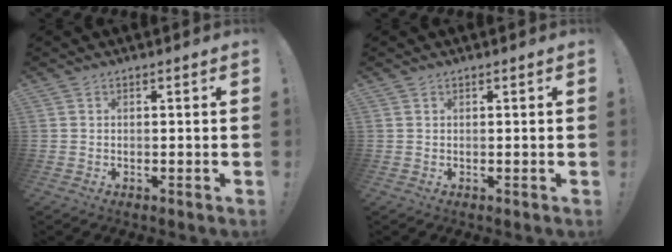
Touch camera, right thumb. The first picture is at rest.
{"total": 0.0}